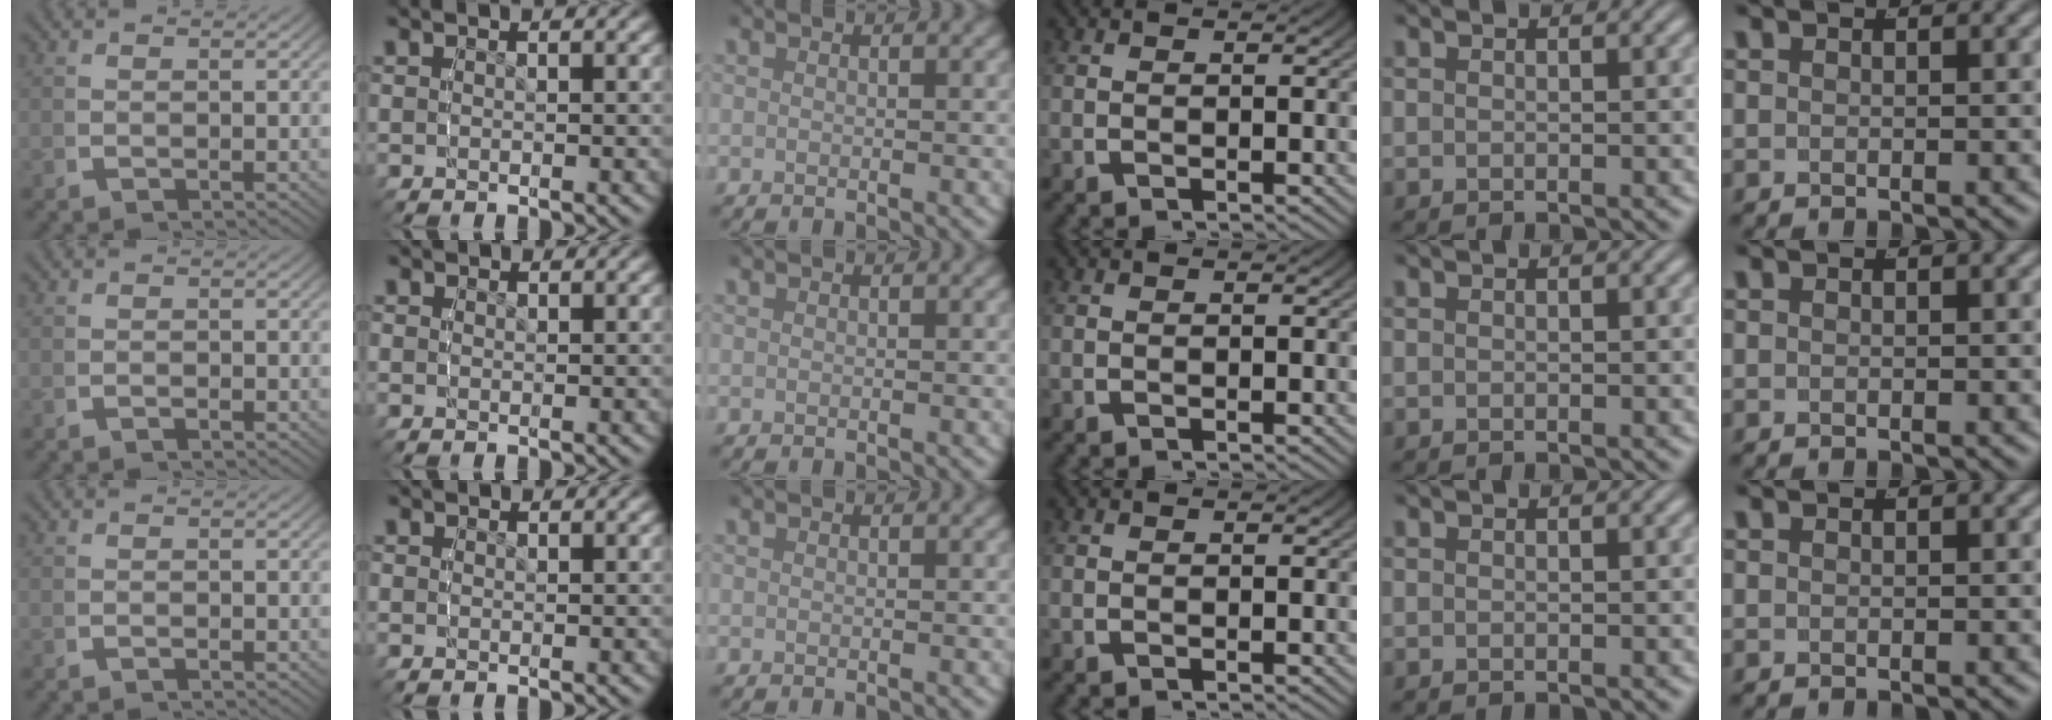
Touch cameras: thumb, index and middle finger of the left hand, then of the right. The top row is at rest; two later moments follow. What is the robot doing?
{"motion": "lift_and_place", "object": "glasses"}